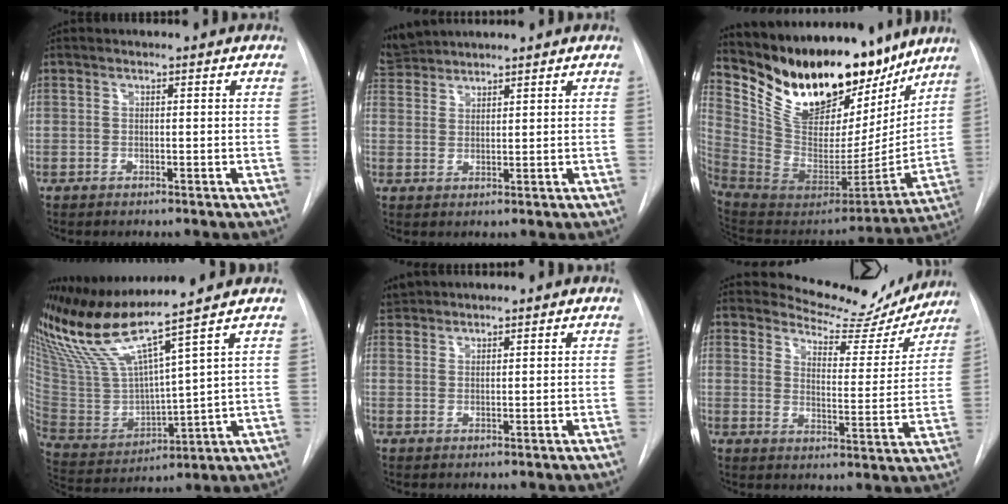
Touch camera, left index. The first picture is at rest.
{"total": 4.3, "force": [4.3, -0.2, -0.2], "torque": [-0.009, 0.022, 0.091]}
{"total": 26.6, "force": [21.2, 10.6, 12.1], "torque": [-0.218, -0.020, 0.347]}
{"total": 14.0, "force": [11.5, -2.2, 7.6], "torque": [-0.156, -0.013, 0.236]}
{"total": 2.6, "force": [2.6, 0.0, -0.2], "torque": [-0.007, 0.018, 0.059]}
{"total": 13.6, "force": [13.1, 3.2, 1.6], "torque": [-0.014, -0.035, 0.162]}